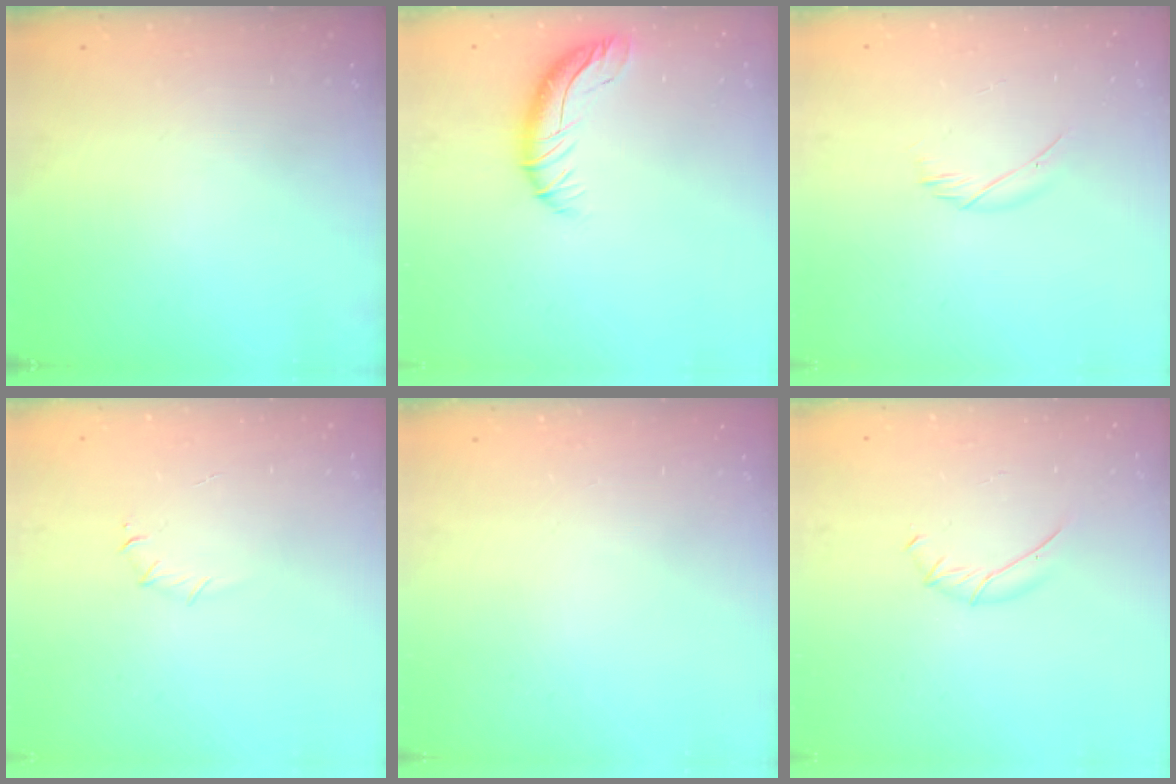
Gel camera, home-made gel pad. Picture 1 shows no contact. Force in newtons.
{"total": 9.4, "press": 9.2, "slide": 1.9}
{"total": 5.2, "press": 5.1, "slide": 1.0}
{"total": 4.3, "press": 4.0, "slide": 1.4}
{"total": 0.0}
{"total": 6.2, "press": 6.0, "slide": 1.6}